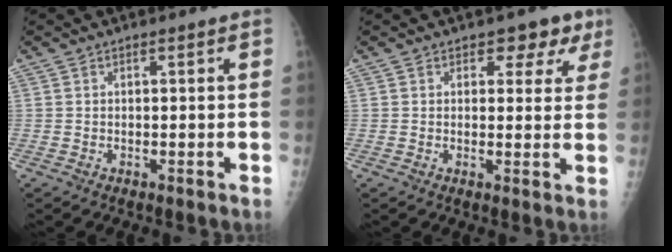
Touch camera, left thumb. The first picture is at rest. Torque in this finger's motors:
{"motor_torque": [0.02, 0.03, 0.07, 0.03, -0.01]}